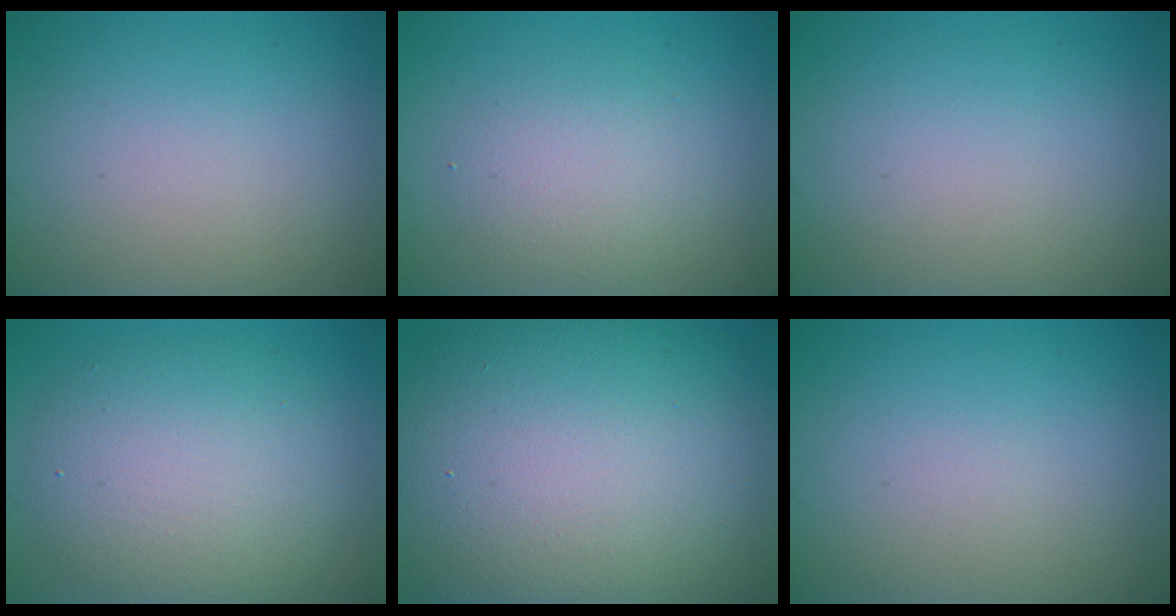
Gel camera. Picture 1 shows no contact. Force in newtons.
{"total": 2.9, "press": 2.9, "slide": 0.3}
{"total": 0.0}
{"total": 7.1, "press": 7.0, "slide": 0.7}
{"total": 15.6, "press": 15.6, "slide": 0.6}
{"total": 0.0}